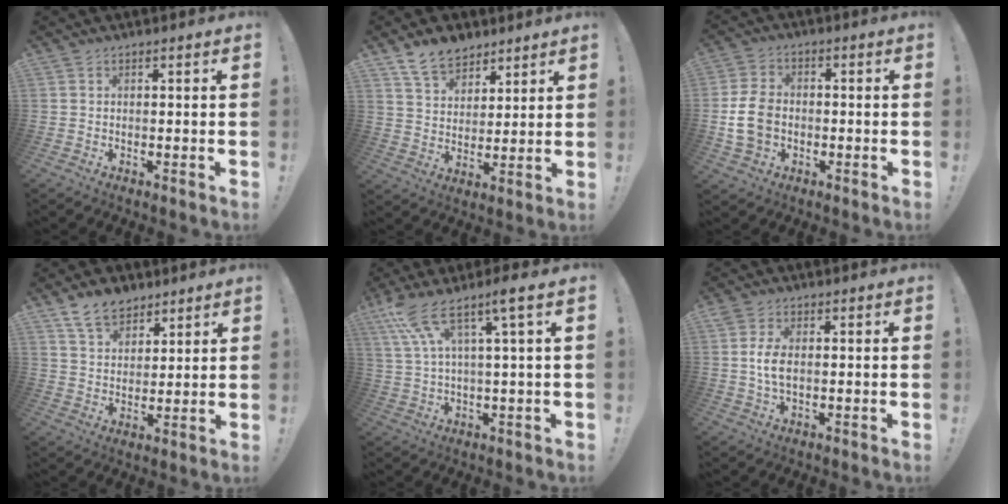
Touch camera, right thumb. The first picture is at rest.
{"total": 9.9, "force": [7.6, 5.7, 3.0], "torque": [-0.060, -0.043, 0.148]}
{"total": 10.1, "force": [-1.6, 7.7, 6.3], "torque": [-0.128, 0.015, -0.024]}
{"total": 9.4, "force": [6.9, 5.4, 3.3], "torque": [-0.062, -0.037, 0.133]}
{"total": 9.5, "force": [5.5, 0.3, 7.8], "torque": [-0.155, -0.020, 0.089]}
{"total": 5.3, "force": [0.3, 2.8, 4.4], "torque": [-0.084, -0.001, 0.000]}